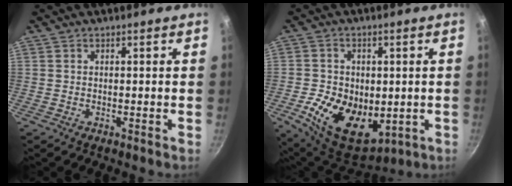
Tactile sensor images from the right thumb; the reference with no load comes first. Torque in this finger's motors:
{"motor_torque": [-0.10, 1.34, 1.74, 0.04, 0.15]}